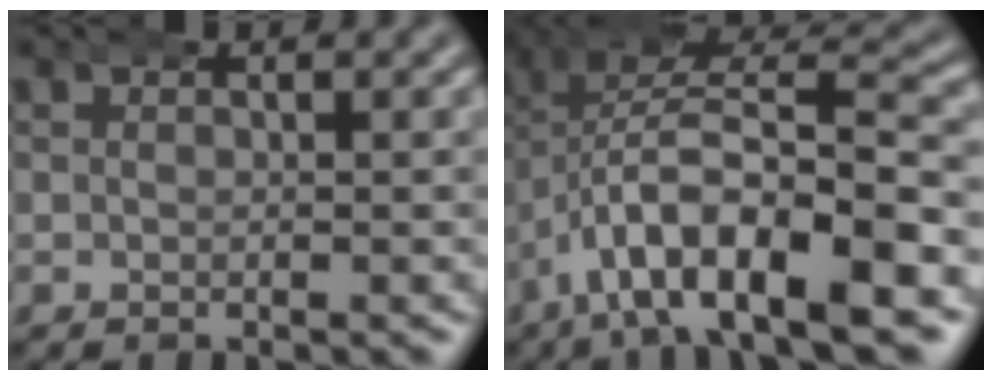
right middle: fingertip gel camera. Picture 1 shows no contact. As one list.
[{"total": 11.2, "force": [-2.6, 6.0, 9.1], "torque": [-0.167, -0.013, -0.034]}]